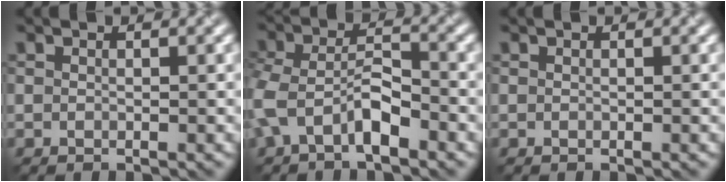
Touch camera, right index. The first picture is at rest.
{"total": 3.9, "force": [-1.9, 1.8, 2.9], "torque": [-0.063, 0.014, -0.043]}
{"total": 0.0}